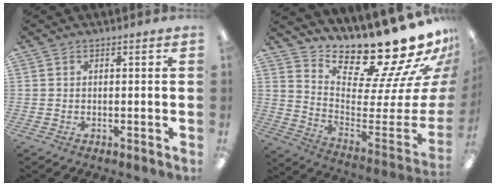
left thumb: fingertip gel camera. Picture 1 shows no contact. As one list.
[{"total": 19.7, "force": [17.8, 3.3, 7.8], "torque": [-0.098, -0.171, 0.289]}]